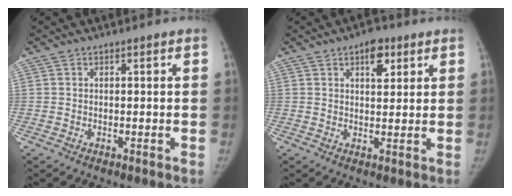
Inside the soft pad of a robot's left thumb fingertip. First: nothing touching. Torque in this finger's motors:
{"motor_torque": [0.31, 0.00, 0.42, -0.41, 0.13]}